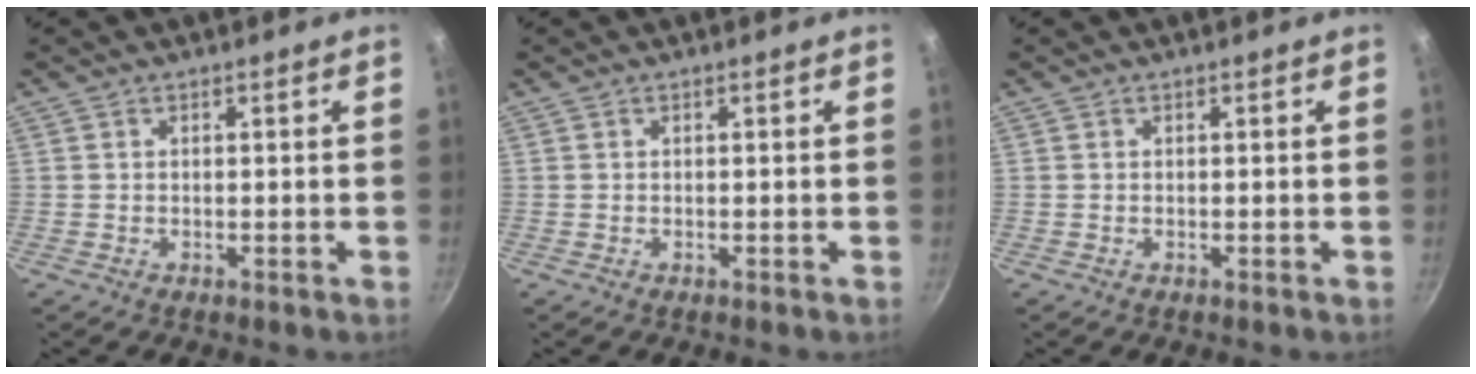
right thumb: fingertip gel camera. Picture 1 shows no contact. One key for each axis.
{"total": 0.0}
{"total": 0.0}